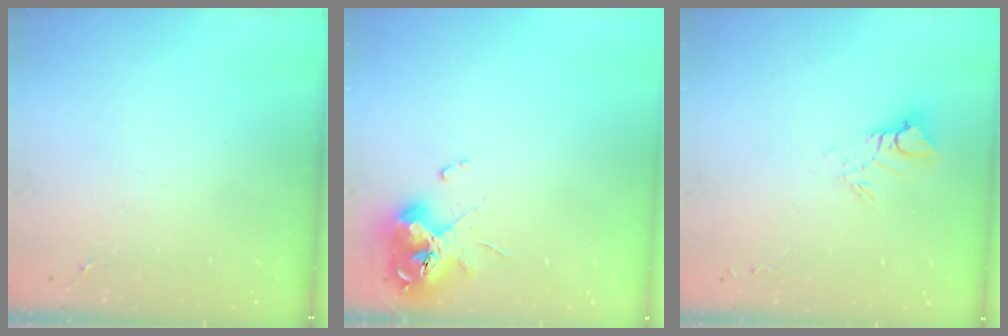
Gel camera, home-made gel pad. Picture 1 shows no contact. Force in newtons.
{"total": 11.8, "press": 11.7, "slide": 1.4}
{"total": 8.6, "press": 8.6, "slide": 0.9}